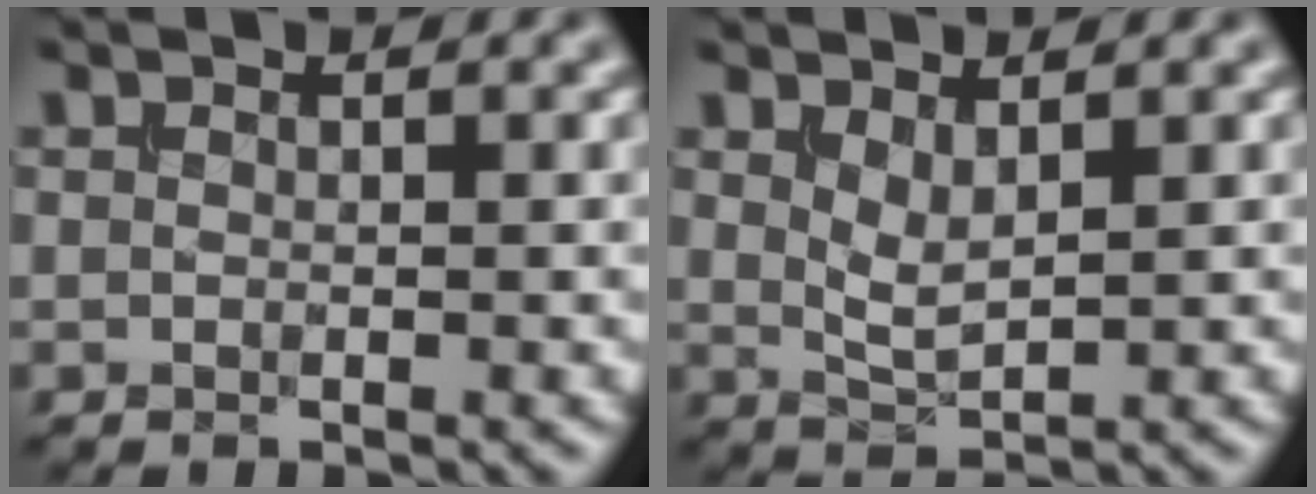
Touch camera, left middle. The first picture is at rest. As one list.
[{"total": 1.9, "force": [0.9, 0.6, 1.5], "torque": [-0.038, -0.005, 0.023]}]